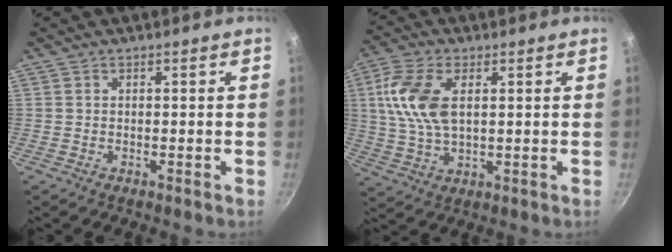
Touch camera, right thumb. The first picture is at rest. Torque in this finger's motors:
{"motor_torque": [0.12, 0.83, 1.23, 0.48, 0.35]}